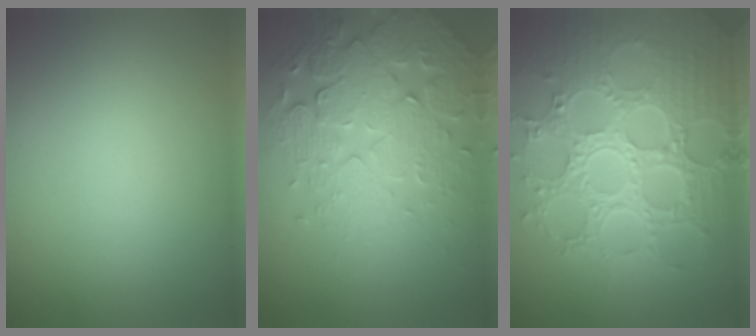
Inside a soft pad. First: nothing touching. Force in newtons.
{"total": 6.9, "press": 5.2, "slide": 4.6}
{"total": 8.9, "press": 6.5, "slide": 6.1}